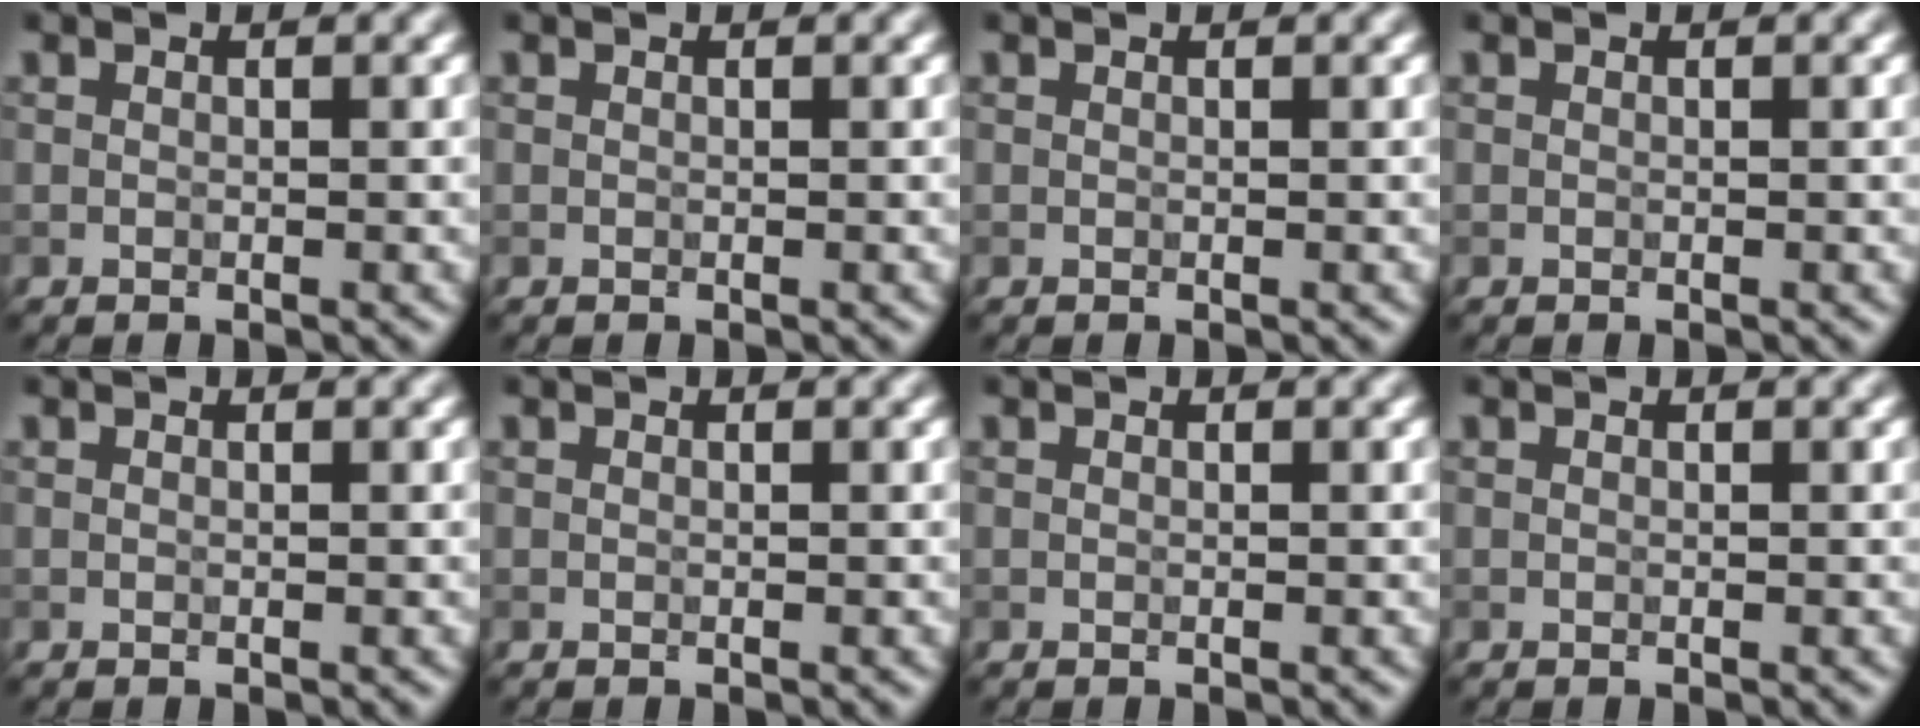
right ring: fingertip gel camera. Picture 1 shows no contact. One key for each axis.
{"total": 0.0}
{"total": 0.0}
{"total": 0.0}
{"total": 0.0}
{"total": 0.0}
{"total": 0.0}
{"total": 0.0}